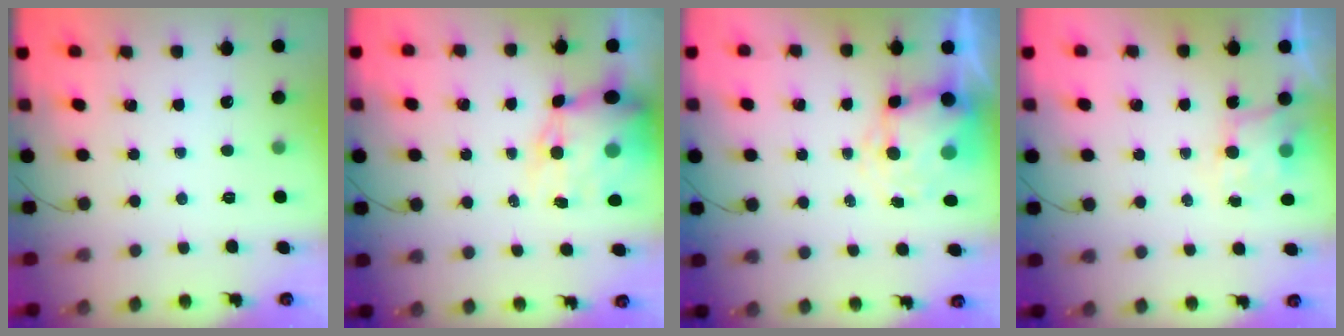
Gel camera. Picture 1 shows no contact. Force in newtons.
{"total": 13.3, "press": 12.9, "slide": 3.3}
{"total": 5.8, "press": 5.7, "slide": 1.2}
{"total": 5.7, "press": 5.7, "slide": 0.4}